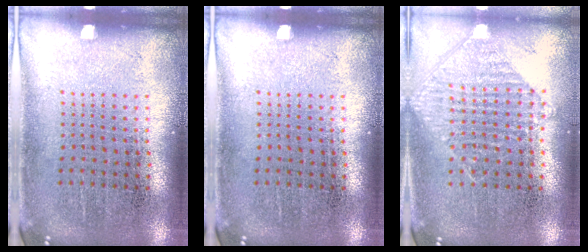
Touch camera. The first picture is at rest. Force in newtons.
{"total": 0.0}
{"total": 0.9, "press": 0.9, "slide": 0.1}